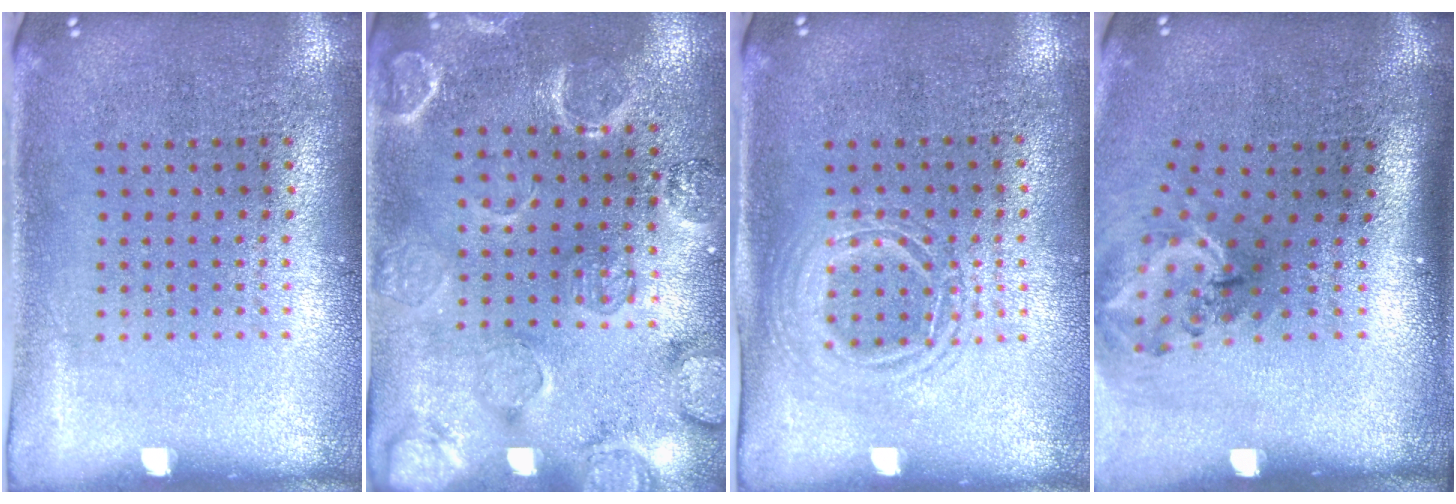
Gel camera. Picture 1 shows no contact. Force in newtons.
{"total": 2.4, "press": 2.2, "slide": 0.8}
{"total": 1.3, "press": 1.3, "slide": 0.4}
{"total": 1.8, "press": 1.2, "slide": 1.4}